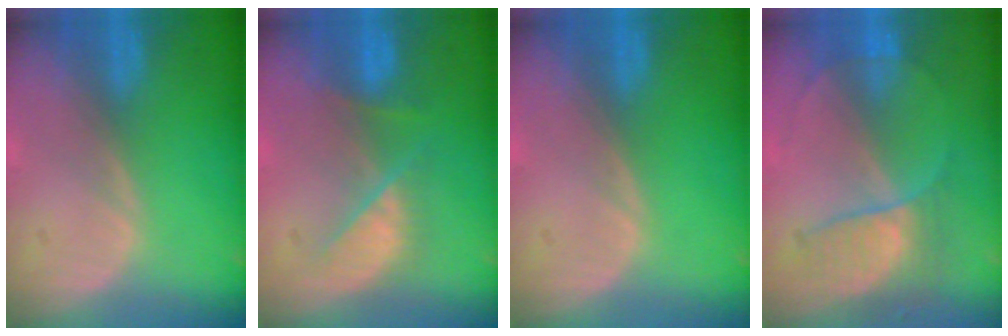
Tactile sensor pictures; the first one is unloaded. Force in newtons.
{"total": 5.1, "press": 5.1, "slide": 0.8}
{"total": 0.0}
{"total": 7.3, "press": 6.2, "slide": 3.9}